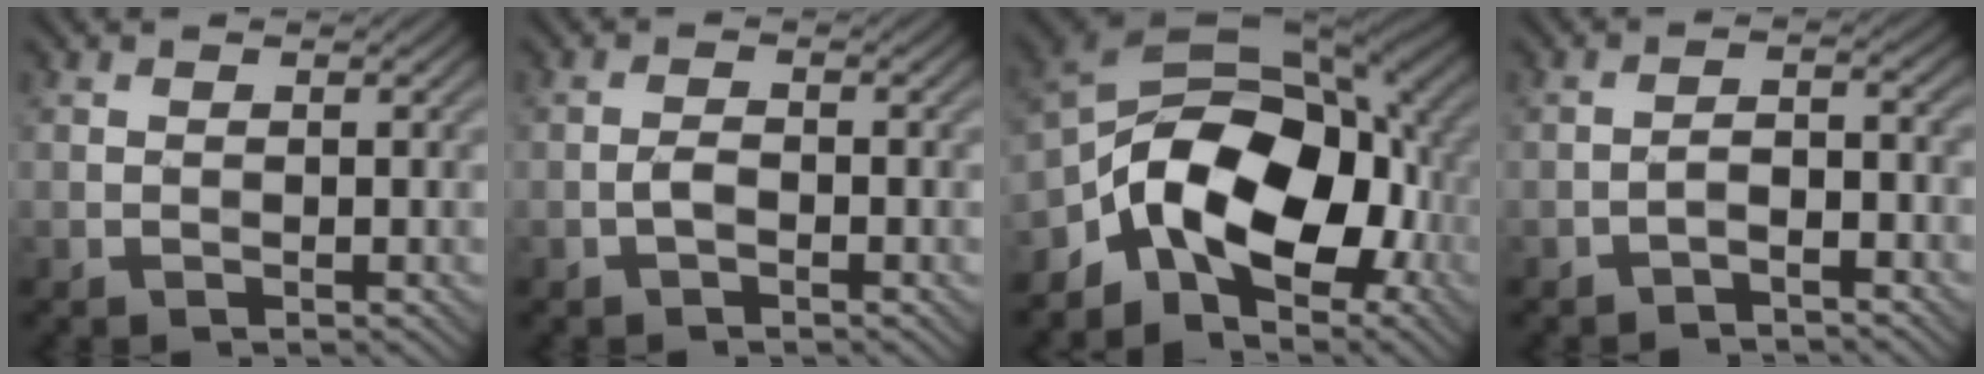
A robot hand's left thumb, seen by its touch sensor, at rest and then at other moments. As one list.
[{"total": 1.5, "force": [-0.8, 0.6, 1.1], "torque": [-0.023, 0.003, -0.018]}, {"total": 13.7, "force": [-4.9, 8.4, 9.7], "torque": [-0.155, 0.000, -0.099]}, {"total": 2.6, "force": [-2.1, 0.6, 1.5], "torque": [-0.027, 0.008, -0.042]}]